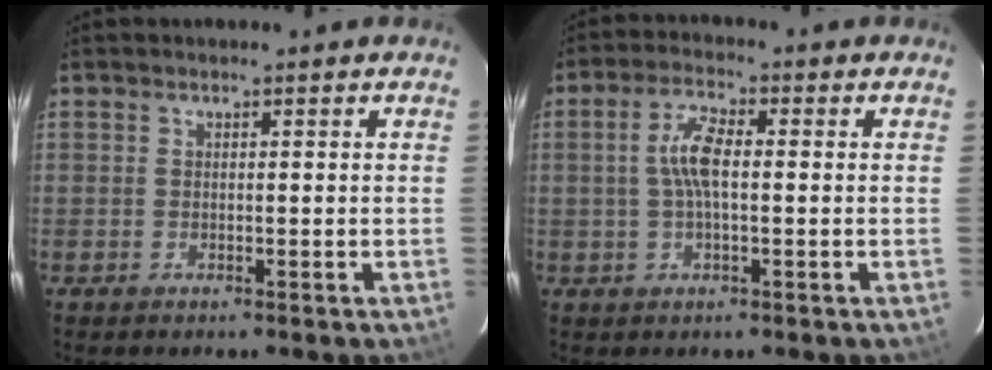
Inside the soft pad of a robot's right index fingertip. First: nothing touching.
{"total": 5.9, "force": [0.0, 2.1, 5.5], "torque": [-0.112, 0.012, 0.000]}